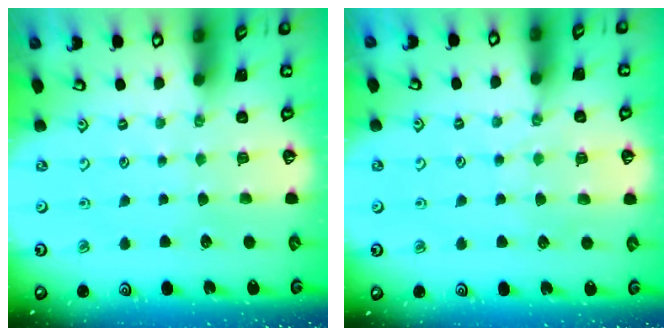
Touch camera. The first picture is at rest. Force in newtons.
{"total": 5.7, "press": 5.6, "slide": 0.8}